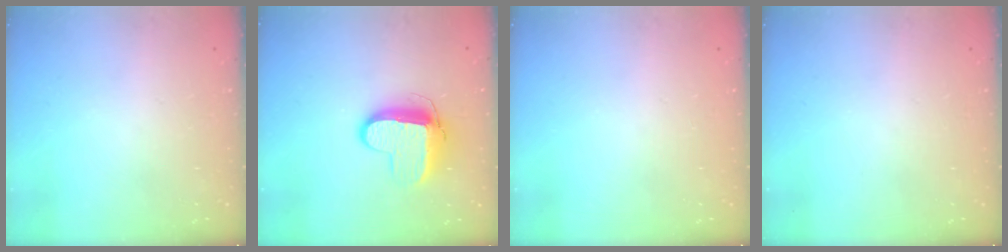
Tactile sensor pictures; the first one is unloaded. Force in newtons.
{"total": 10.4, "press": 10.3, "slide": 0.9}
{"total": 0.0}
{"total": 0.0}